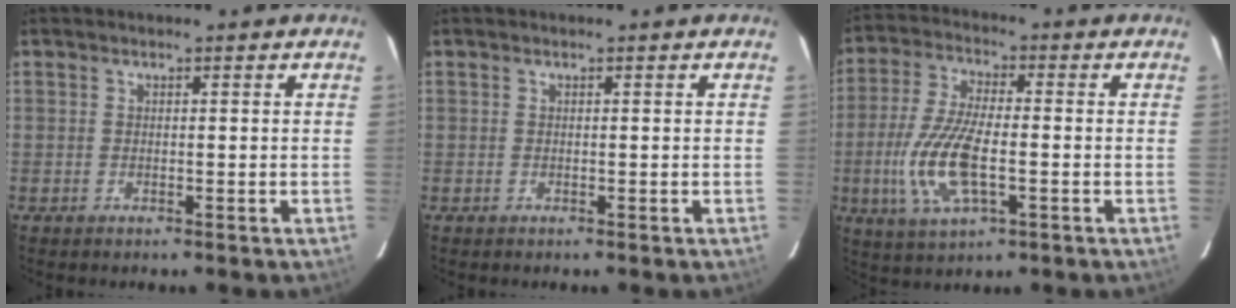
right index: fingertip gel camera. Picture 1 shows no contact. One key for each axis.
{"total": 0.0}
{"total": 13.0, "fx": -2.9, "fy": 4.8, "fz": 11.7, "tx": -0.253, "ty": -0.006, "tz": -0.055}